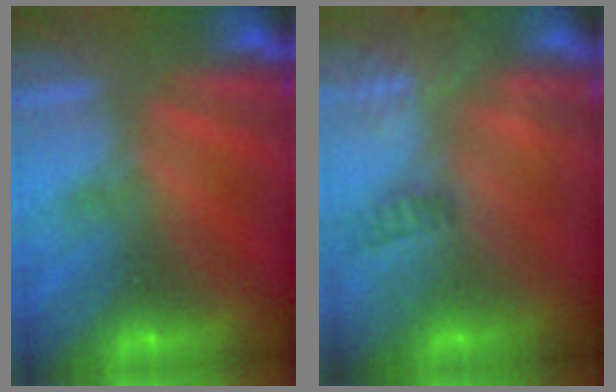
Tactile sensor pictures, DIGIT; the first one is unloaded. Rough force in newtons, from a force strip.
{"total": 11.8}